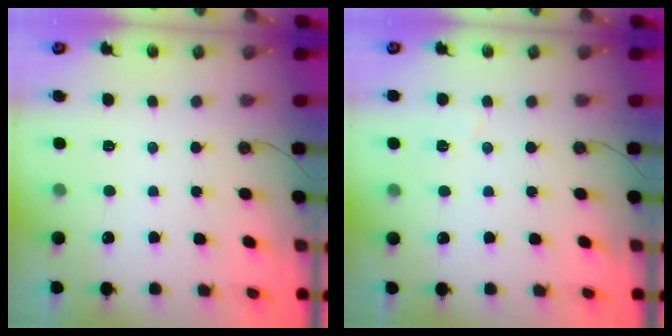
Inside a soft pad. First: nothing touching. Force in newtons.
{"total": 3.3, "press": 2.6, "slide": 2.1}